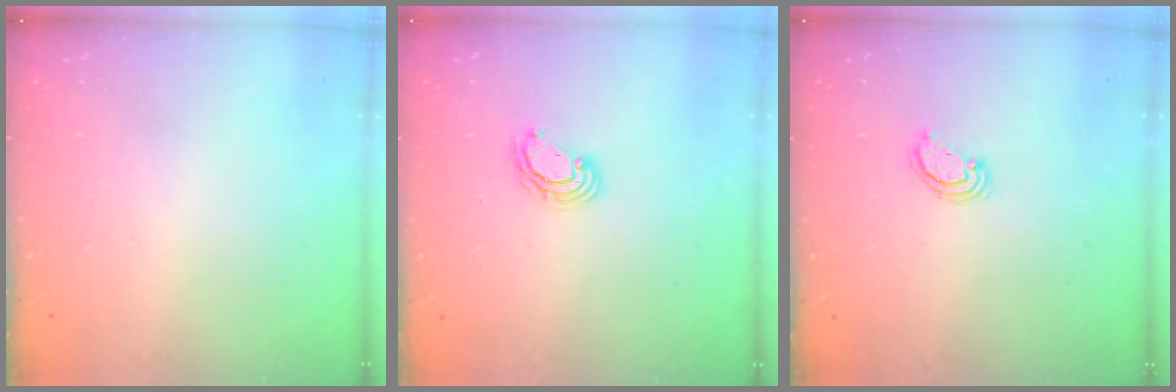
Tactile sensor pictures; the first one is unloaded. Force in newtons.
{"total": 3.8, "press": 3.8, "slide": 0.1}
{"total": 2.5, "press": 2.5, "slide": 0.2}